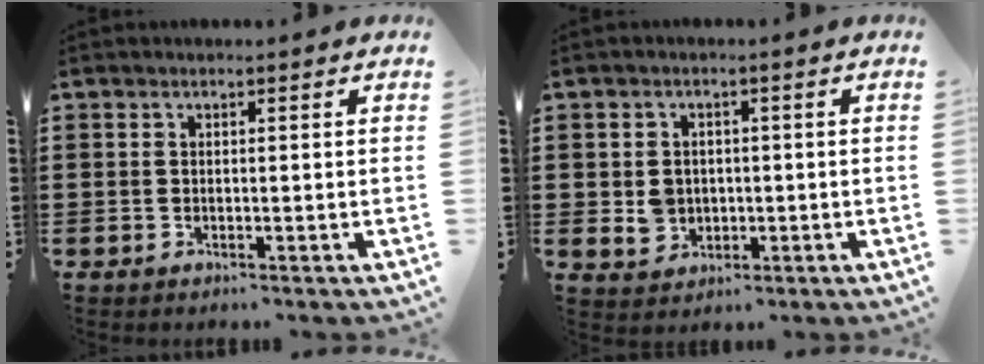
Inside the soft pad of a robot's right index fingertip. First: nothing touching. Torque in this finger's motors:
{"motor_torque": [0.27, 0.23, 0.09, 0.04]}